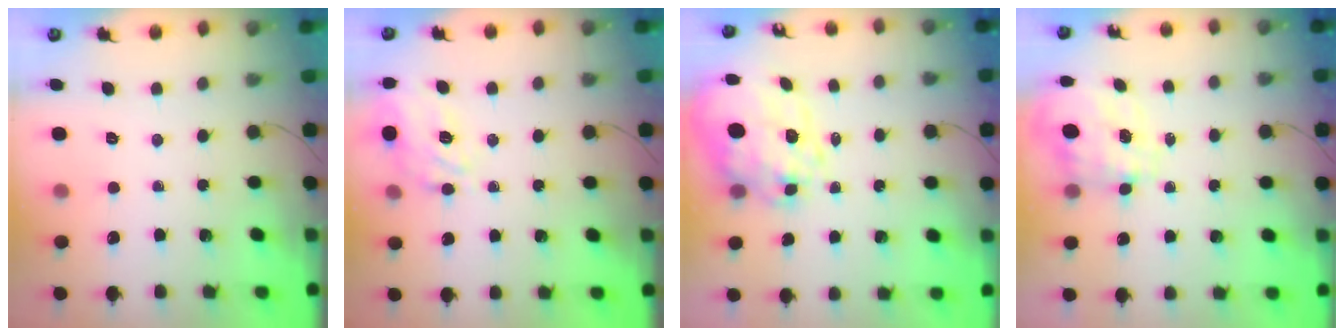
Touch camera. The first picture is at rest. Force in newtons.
{"total": 9.3, "press": 9.1, "slide": 1.6}
{"total": 16.8, "press": 16.6, "slide": 3.1}
{"total": 3.4, "press": 3.2, "slide": 1.1}